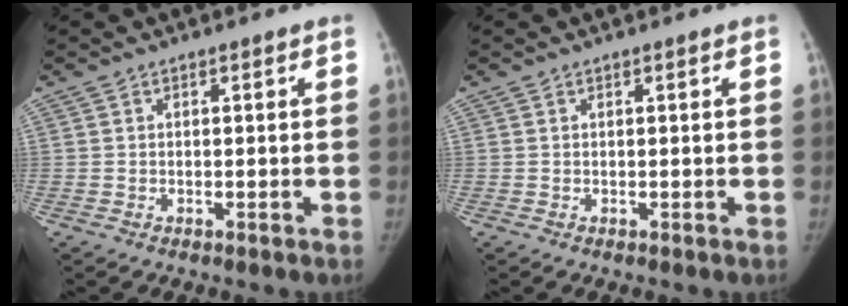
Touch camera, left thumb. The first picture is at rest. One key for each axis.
{"total": 0.0}